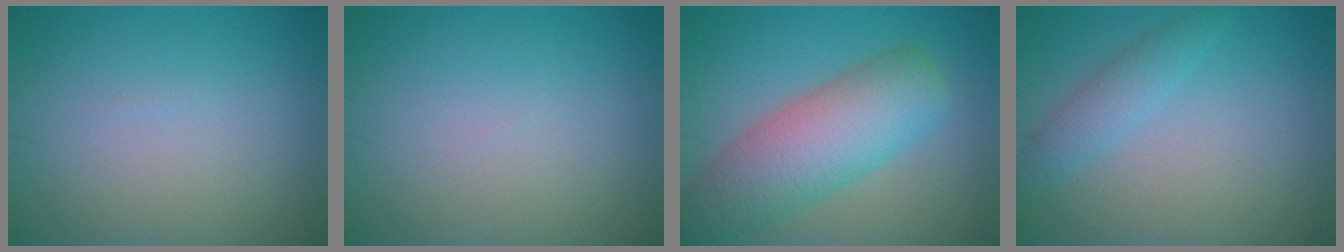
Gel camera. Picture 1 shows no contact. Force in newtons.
{"total": 0.0}
{"total": 8.0, "press": 8.0, "slide": 0.4}
{"total": 2.1, "press": 2.0, "slide": 0.2}